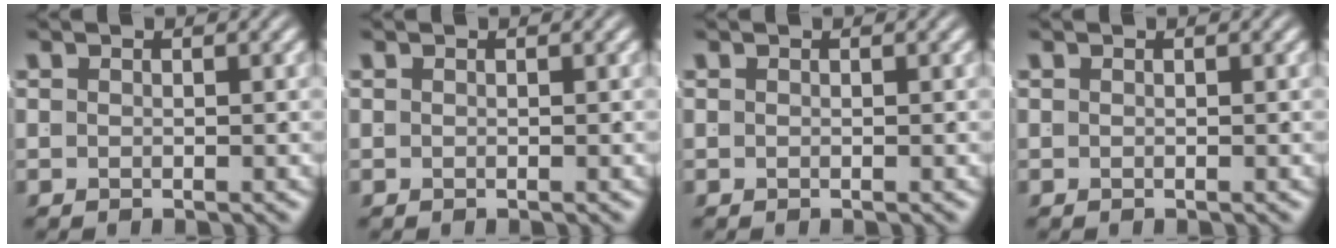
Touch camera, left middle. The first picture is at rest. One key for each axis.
{"total": 0.0}
{"total": 0.0}
{"total": 0.0}